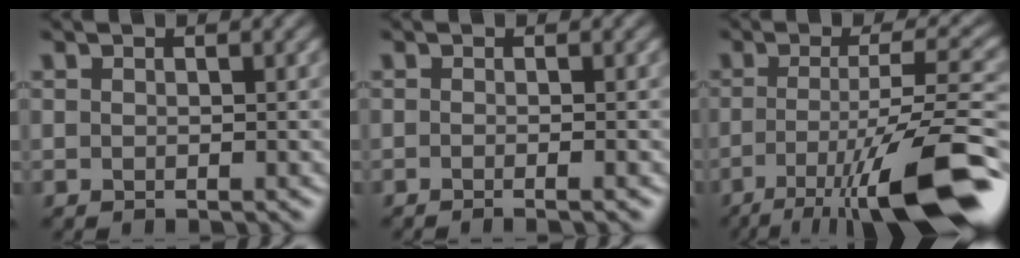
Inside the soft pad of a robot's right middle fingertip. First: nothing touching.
{"total": 2.0, "force": [-0.5, 0.9, 1.8], "torque": [-0.004, -0.006, -0.023]}
{"total": 12.6, "force": [-6.1, 2.7, 10.7], "torque": [-0.167, -0.007, -0.105]}